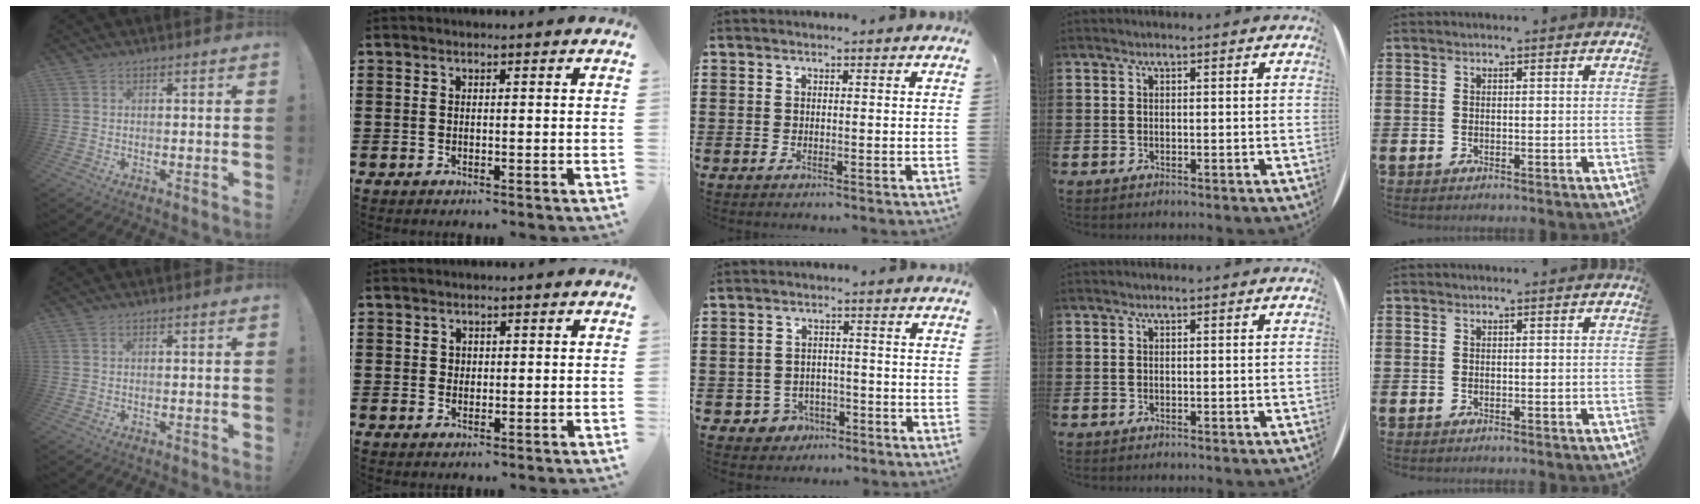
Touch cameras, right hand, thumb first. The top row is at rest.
{"index": {"total": 1.0, "force": [0.4, 0.9, 0.2], "torque": [-0.007, 0.003, 0.009]}, "middle": {"total": 3.3, "force": [-2.5, 2.1, 0.5], "torque": [-0.025, 0.003, -0.056]}}